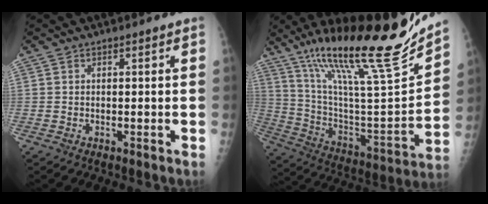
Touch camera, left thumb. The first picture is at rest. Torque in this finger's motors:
{"motor_torque": [1.37, -0.64, 1.52, -1.26, 0.30]}